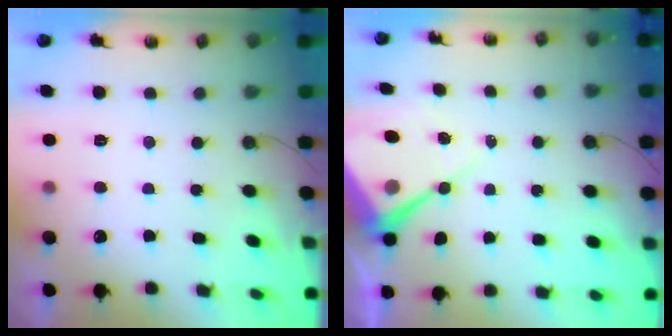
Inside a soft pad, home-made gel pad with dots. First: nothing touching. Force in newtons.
{"total": 9.4, "press": 9.4, "slide": 0.7}